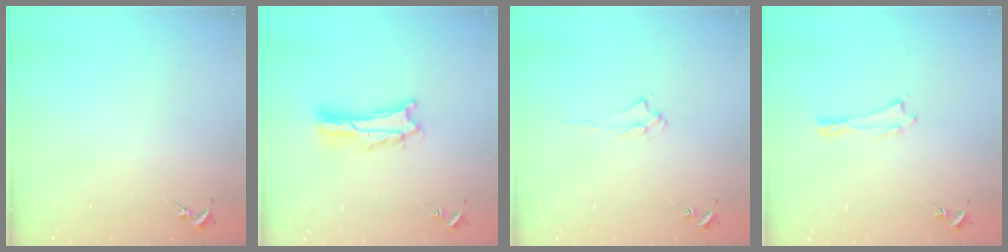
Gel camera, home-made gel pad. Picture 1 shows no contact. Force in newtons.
{"total": 2.1, "press": 2.1, "slide": 0.3}
{"total": 1.9, "press": 1.8, "slide": 0.4}
{"total": 0.0}